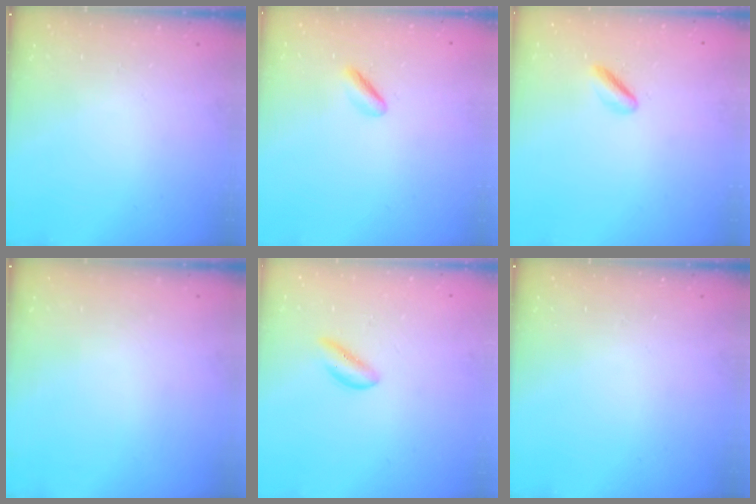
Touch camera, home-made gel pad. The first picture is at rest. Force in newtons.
{"total": 2.3, "press": 2.2, "slide": 0.8}
{"total": 2.1, "press": 1.9, "slide": 0.9}
{"total": 0.0}
{"total": 1.6, "press": 1.5, "slide": 0.3}
{"total": 0.0}